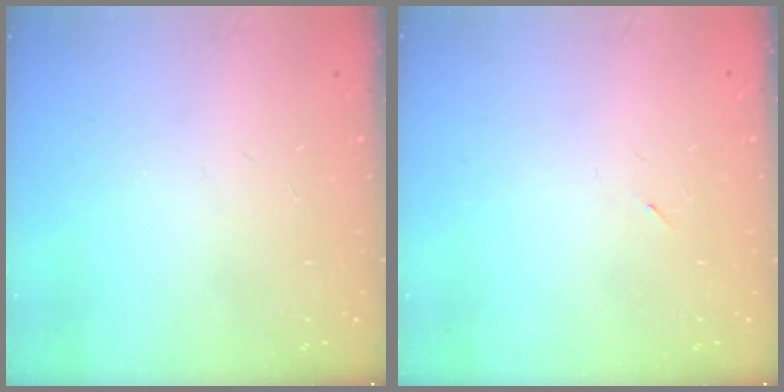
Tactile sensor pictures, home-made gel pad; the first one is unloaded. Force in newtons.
{"total": 2.2, "press": 1.9, "slide": 1.2}